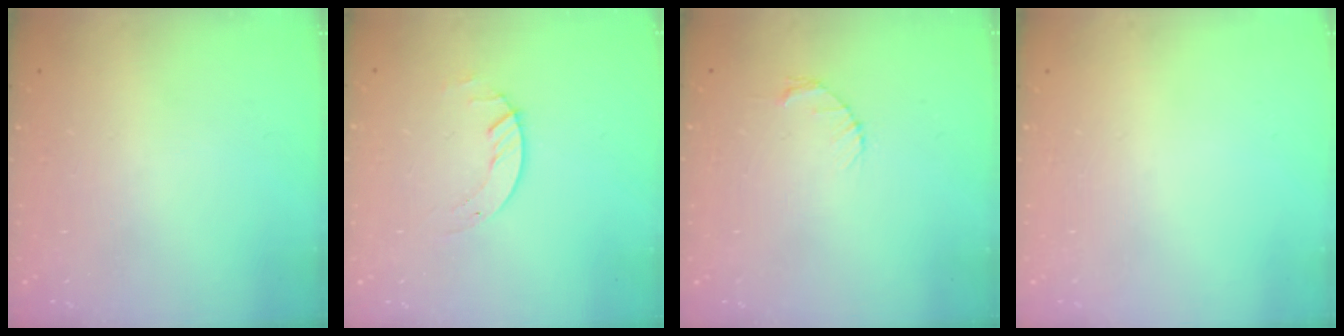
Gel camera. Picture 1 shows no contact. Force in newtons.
{"total": 2.0, "press": 2.0, "slide": 0.2}
{"total": 2.7, "press": 2.7, "slide": 0.4}
{"total": 0.0}